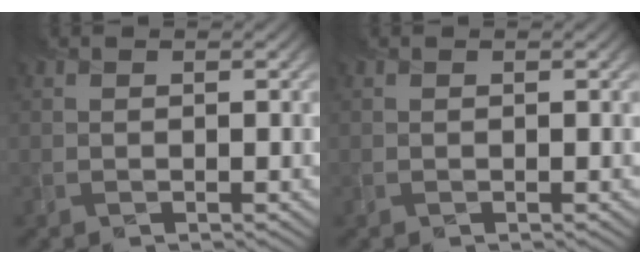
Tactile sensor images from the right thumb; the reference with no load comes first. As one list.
[{"total": 0.0}]